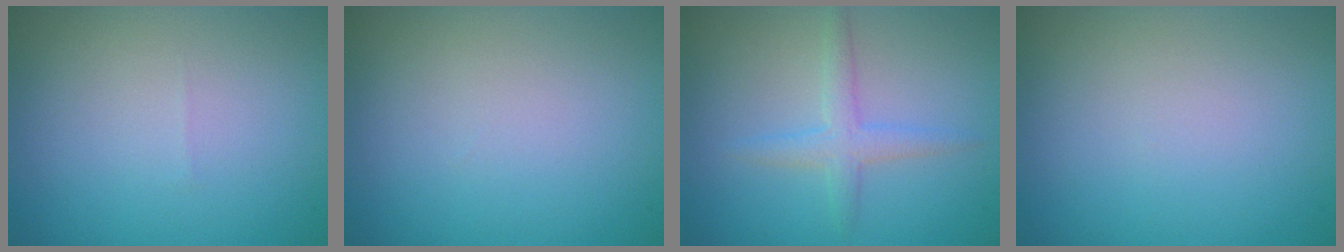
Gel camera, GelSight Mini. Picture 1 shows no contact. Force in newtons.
{"total": 0.0}
{"total": 2.0, "press": 2.0, "slide": 0.1}
{"total": 0.0}